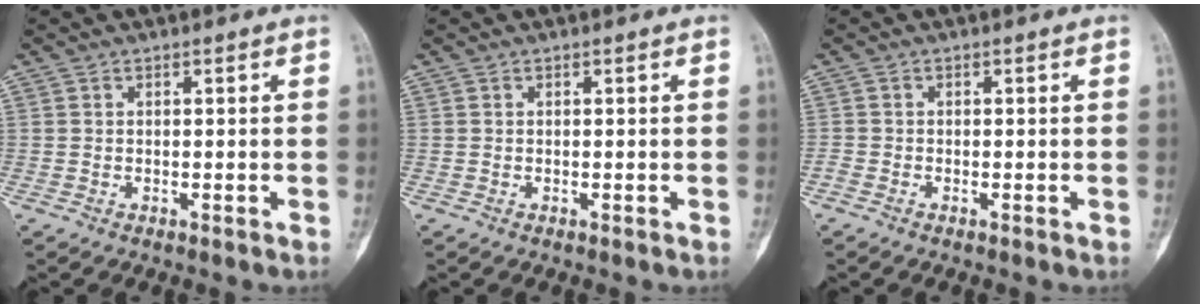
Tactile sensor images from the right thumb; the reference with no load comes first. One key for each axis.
{"total": 0.0}
{"total": 0.9, "fx": -0.7, "fy": 0.5, "fz": 0.4, "tx": -0.012, "ty": -0.001, "tz": -0.018}